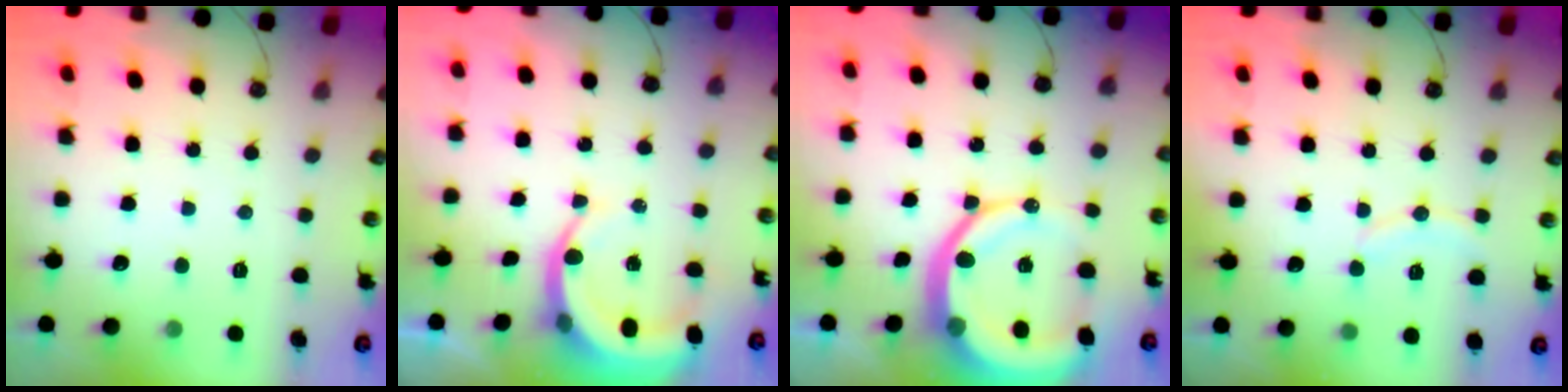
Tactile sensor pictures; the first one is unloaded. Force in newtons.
{"total": 9.3, "press": 9.1, "slide": 2.2}
{"total": 17.8, "press": 17.6, "slide": 2.1}
{"total": 8.3, "press": 8.2, "slide": 1.1}